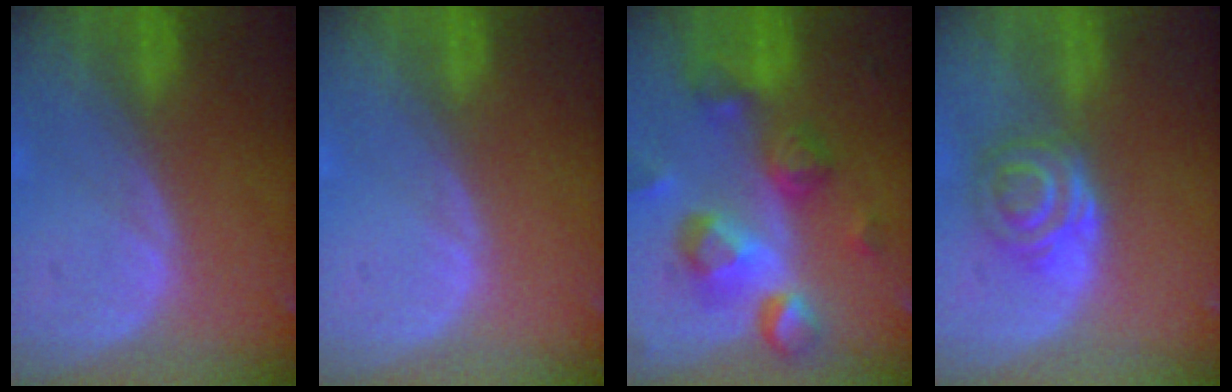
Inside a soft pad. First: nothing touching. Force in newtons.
{"total": 0.0}
{"total": 10.5, "press": 9.4, "slide": 4.7}
{"total": 5.4, "press": 5.1, "slide": 1.6}